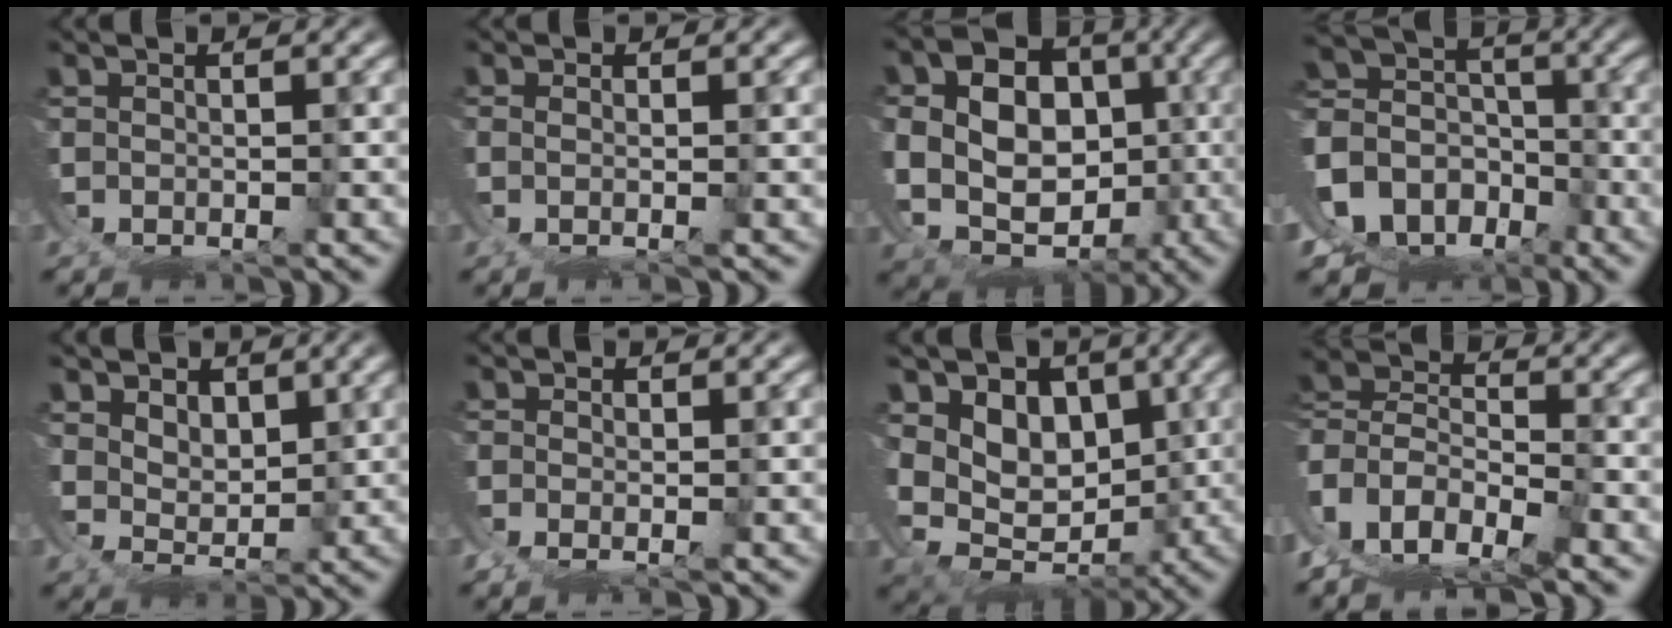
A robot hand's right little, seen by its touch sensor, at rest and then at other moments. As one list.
[{"total": 1.9, "force": [0.8, -1.1, 1.3], "torque": [-0.019, 0.004, 0.011]}, {"total": 13.4, "force": [0.3, 11.4, 7.0], "torque": [-0.169, -0.055, 0.018]}, {"total": 12.9, "force": [-2.1, 11.9, 4.6], "torque": [-0.095, -0.041, -0.043]}, {"total": 3.4, "force": [3.2, 1.0, 0.2], "torque": [-0.012, -0.007, 0.053]}, {"total": 1.6, "force": [0.5, -1.1, 1.0], "torque": [-0.018, -0.004, 0.011]}, {"total": 8.6, "force": [1.8, 7.1, 4.4], "torque": [-0.102, -0.027, 0.035]}, {"total": 9.3, "force": [0.1, 7.9, 5.0], "torque": [-0.121, -0.028, -0.005]}]